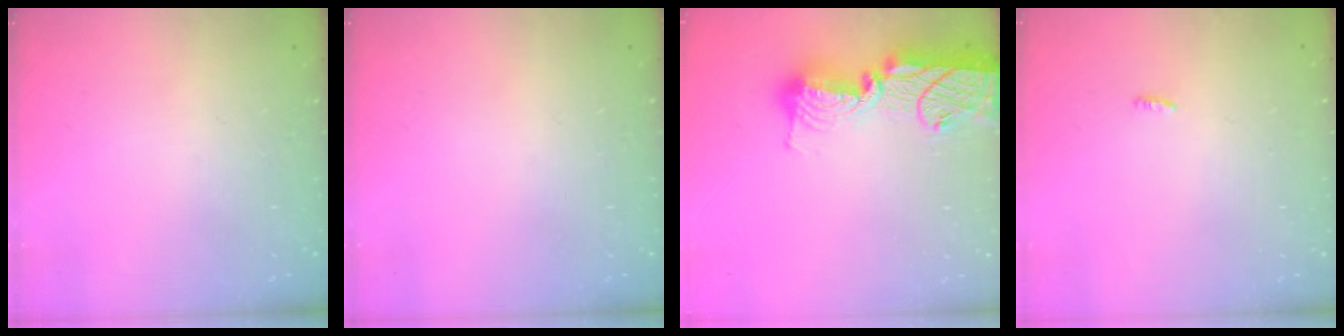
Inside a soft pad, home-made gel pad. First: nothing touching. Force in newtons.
{"total": 0.0}
{"total": 17.5, "press": 17.4, "slide": 1.3}
{"total": 2.8, "press": 2.7, "slide": 0.8}